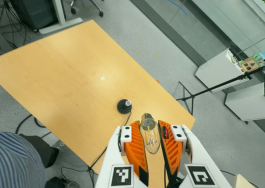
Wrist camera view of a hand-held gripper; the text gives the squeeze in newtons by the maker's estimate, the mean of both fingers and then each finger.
{"total": 22.8, "left": 26.0, "right": 19.6}